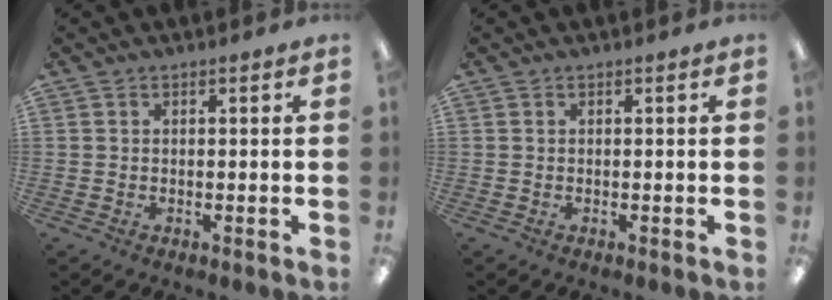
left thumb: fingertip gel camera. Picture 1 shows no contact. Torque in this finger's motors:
{"motor_torque": [-0.02, 0.02, 0.00, 0.00, 0.00]}